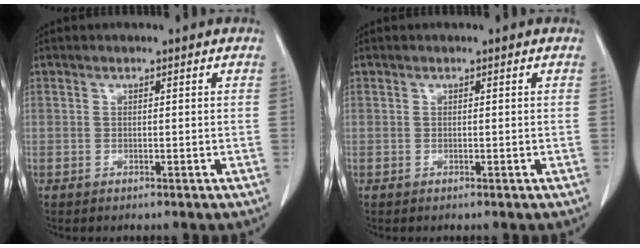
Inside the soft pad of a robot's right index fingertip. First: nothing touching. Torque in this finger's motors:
{"motor_torque": [0.01, 0.00, 0.01, 0.00]}